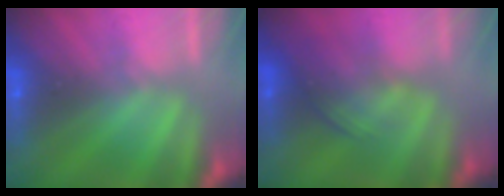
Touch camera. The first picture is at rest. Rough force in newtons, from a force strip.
{"total": 1.8}